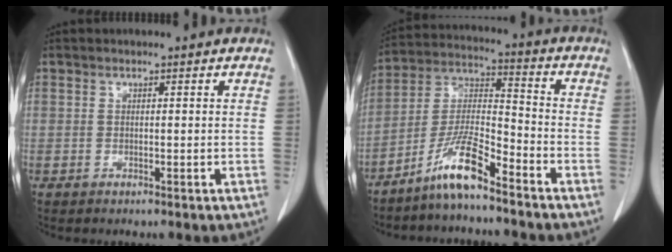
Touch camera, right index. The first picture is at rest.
{"total": 9.2, "force": [-6.8, 0.9, 6.2], "torque": [-0.134, -0.003, -0.136]}